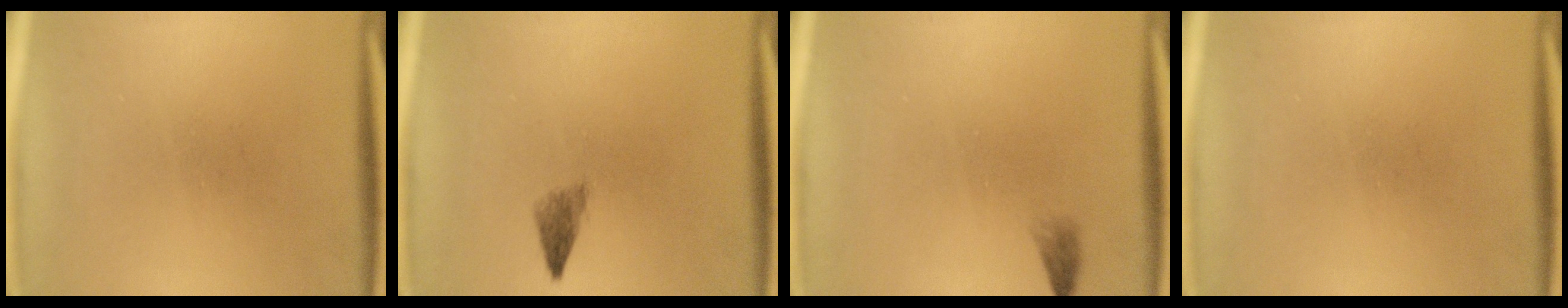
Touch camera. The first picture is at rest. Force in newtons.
{"total": 1.9}
{"total": 1.1}
{"total": 0.0}